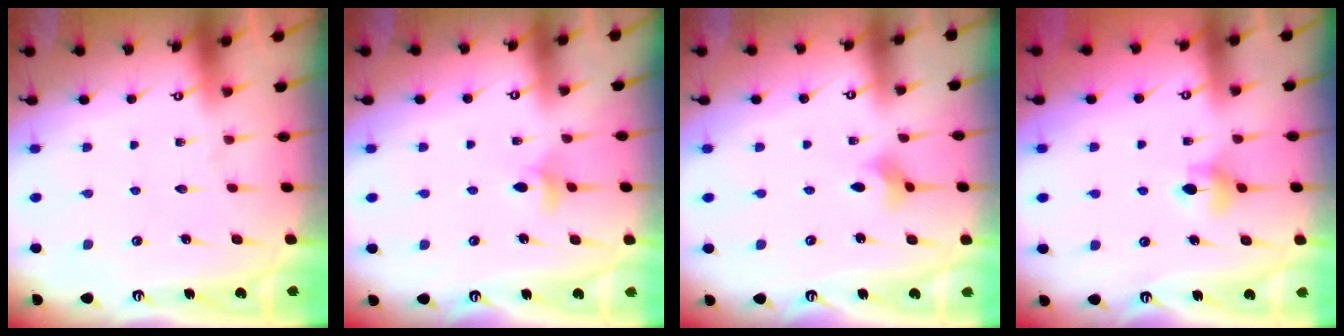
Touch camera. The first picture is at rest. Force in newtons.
{"total": 5.3, "press": 5.2, "slide": 0.9}
{"total": 2.6, "press": 2.6, "slide": 0.5}
{"total": 5.1, "press": 5.1, "slide": 0.7}